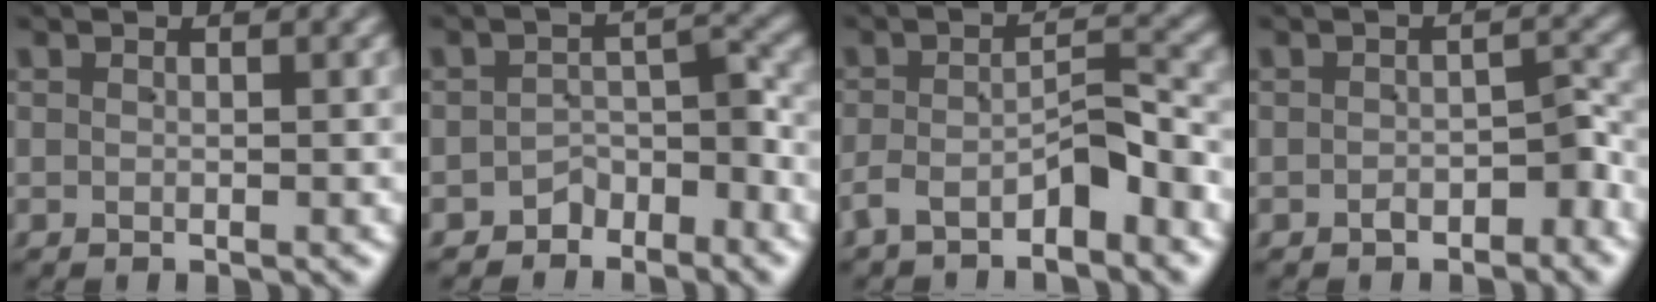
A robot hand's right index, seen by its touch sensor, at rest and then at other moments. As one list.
[{"total": 3.1, "force": [-2.7, 1.4, 0.8], "torque": [-0.001, 0.006, -0.051]}, {"total": 3.9, "force": [-3.1, 1.1, 2.1], "torque": [-0.029, 0.000, -0.051]}, {"total": 2.4, "force": [-2.0, 1.0, 0.9], "torque": [0.001, 0.003, -0.031]}]